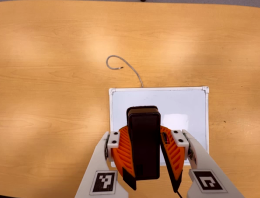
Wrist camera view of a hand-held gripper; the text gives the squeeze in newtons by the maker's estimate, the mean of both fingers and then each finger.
{"total": 11.2, "left": 10.3, "right": 12.1}